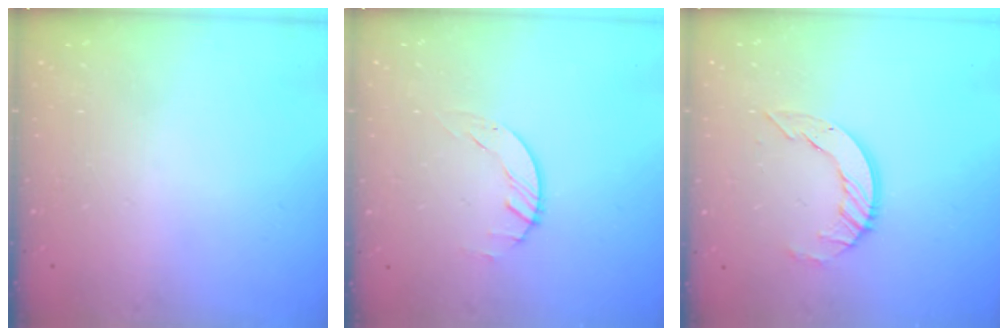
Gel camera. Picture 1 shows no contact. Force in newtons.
{"total": 1.7, "press": 1.7, "slide": 0.1}
{"total": 8.3, "press": 8.3, "slide": 0.7}